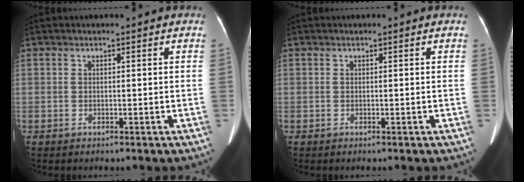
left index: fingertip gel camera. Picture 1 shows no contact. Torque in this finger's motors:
{"motor_torque": [0.02, 0.02, 0.02, 0.01]}